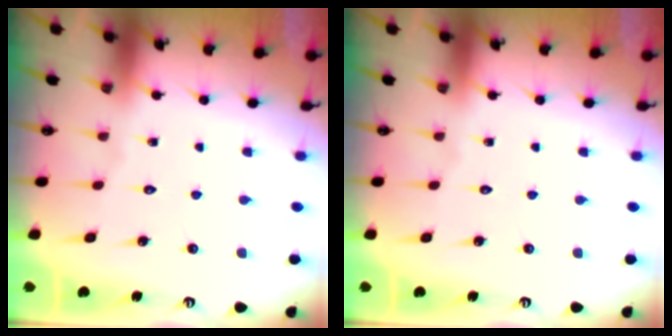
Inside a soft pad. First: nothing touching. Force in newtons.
{"total": 0.0}